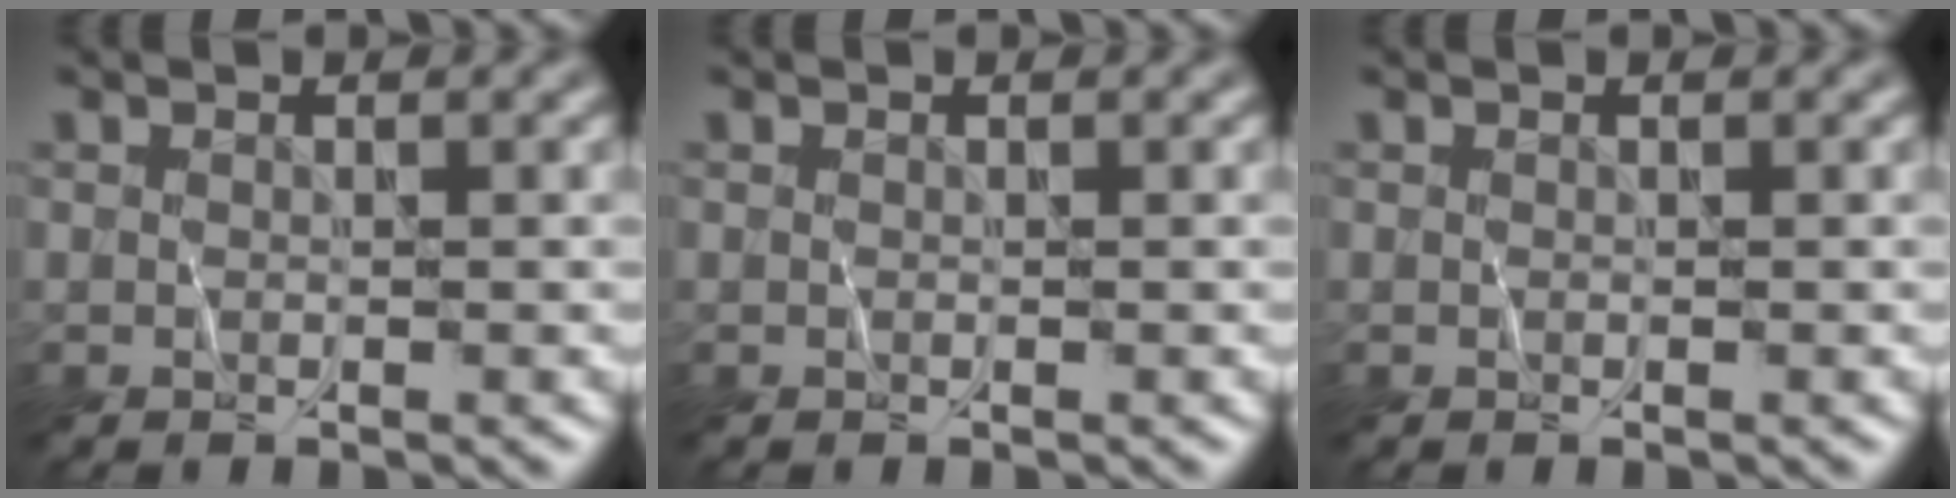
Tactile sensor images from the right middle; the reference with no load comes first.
{"total": 0.0}
{"total": 0.0}